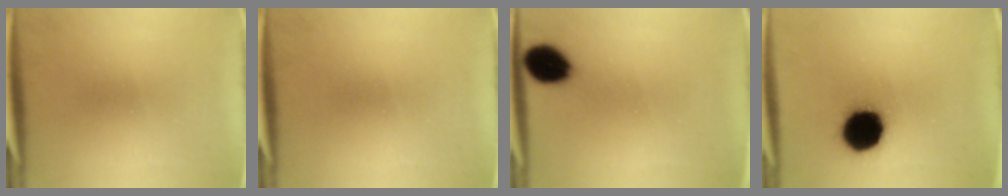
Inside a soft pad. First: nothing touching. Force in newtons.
{"total": 0.0}
{"total": 8.3}
{"total": 17.0}